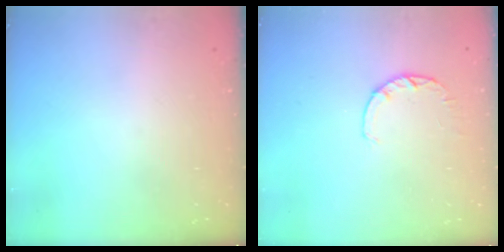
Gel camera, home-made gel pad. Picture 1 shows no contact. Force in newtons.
{"total": 2.8, "press": 2.7, "slide": 0.5}